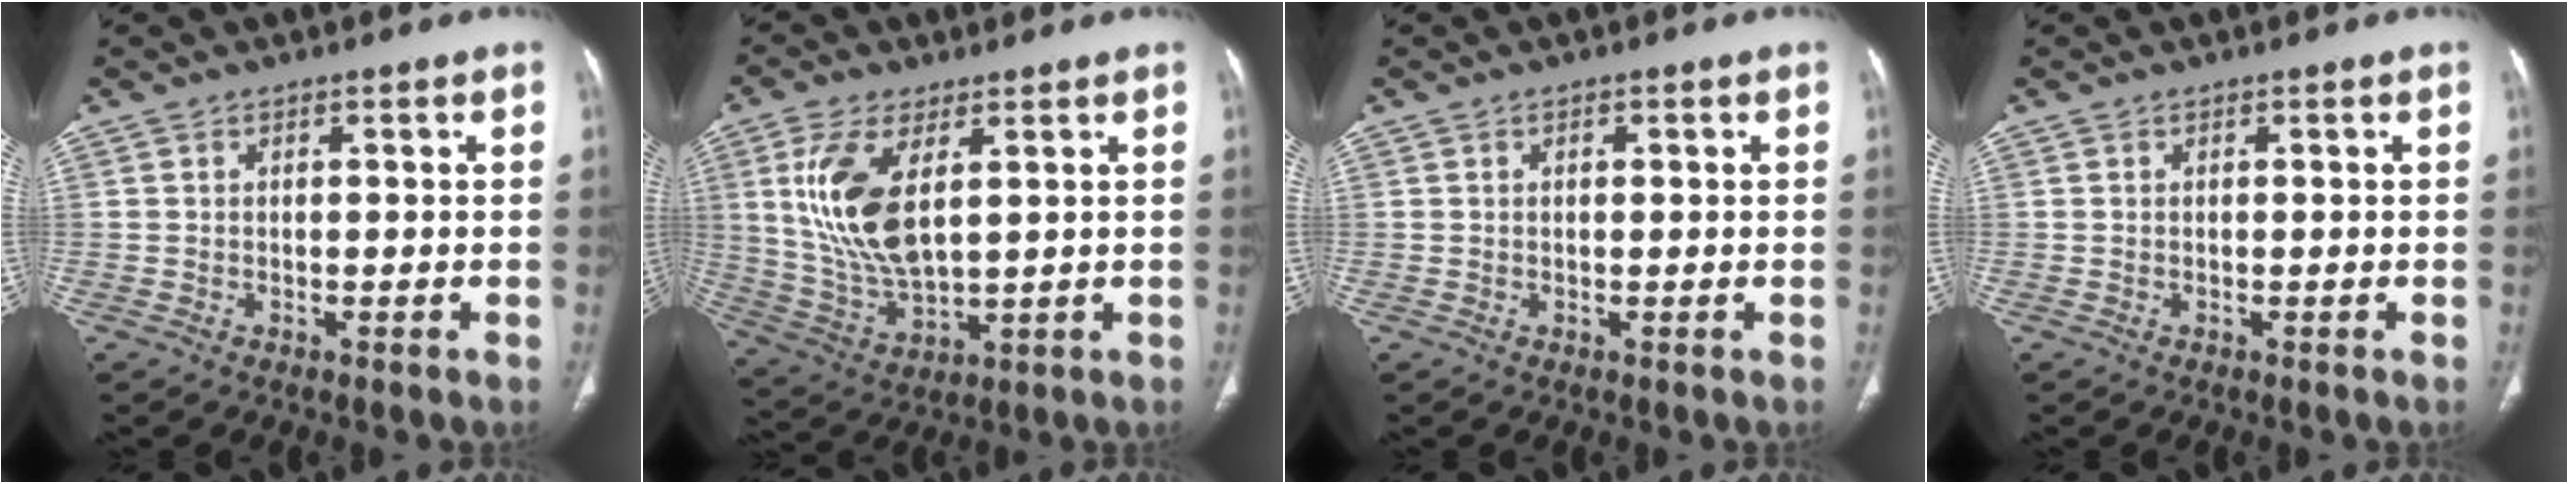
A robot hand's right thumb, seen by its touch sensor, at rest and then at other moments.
{"total": 13.9, "force": [4.0, 6.4, 11.7], "torque": [-0.246, -0.018, 0.091]}
{"total": 0.8, "force": [0.3, 0.4, 0.6], "torque": [-0.012, 0.002, 0.006]}
{"total": 0.0}